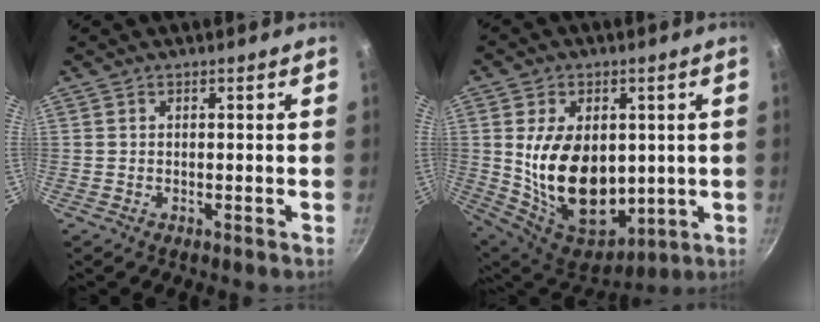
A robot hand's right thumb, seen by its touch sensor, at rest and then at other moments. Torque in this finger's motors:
{"motor_torque": [-1.15, 2.08, 0.24, 0.10, 0.23]}